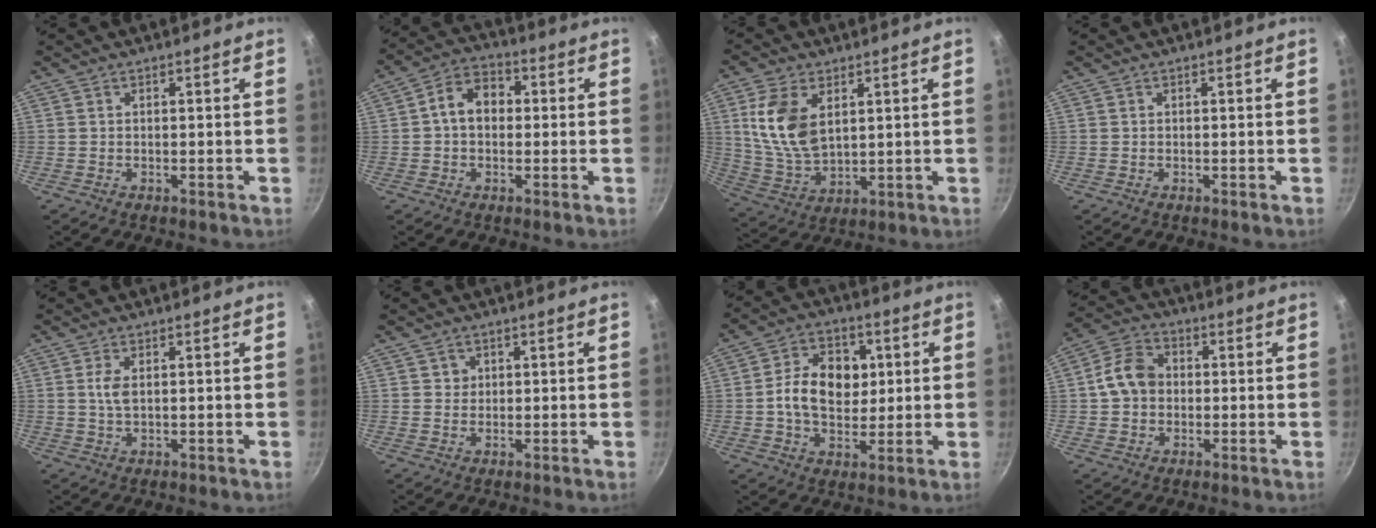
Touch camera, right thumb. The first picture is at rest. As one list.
[{"total": 8.0, "force": [0.5, 6.0, 5.3], "torque": [-0.056, 0.023, -0.007]}, {"total": 12.6, "force": [3.6, 7.5, 9.4], "torque": [-0.178, -0.021, 0.081]}, {"total": 0.0}, {"total": 2.8, "force": [0.5, 1.4, 2.4], "torque": [-0.048, 0.000, 0.010]}, {"total": 2.0, "force": [0.6, 1.8, 0.3], "torque": [0.008, 0.004, 0.007]}, {"total": 12.6, "force": [1.3, 9.2, 8.5], "torque": [-0.110, 0.007, 0.012]}, {"total": 8.5, "force": [0.1, 6.9, 5.0], "torque": [-0.067, 0.020, -0.013]}]